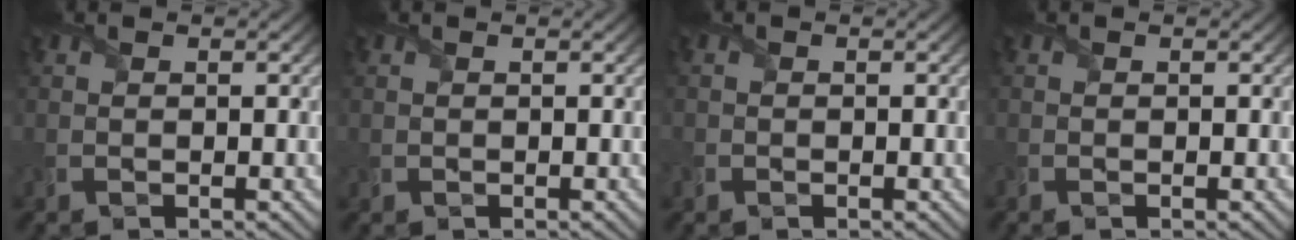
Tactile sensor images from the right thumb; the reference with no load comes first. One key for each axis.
{"total": 0.7, "fx": 0.4, "fy": 0.6, "fz": -0.1, "tx": 0.002, "ty": 0.000, "tz": 0.004}
{"total": 0.6, "fx": -0.2, "fy": 0.6, "fz": -0.1, "tx": 0.005, "ty": -0.003, "tz": -0.008}
{"total": 0.0}